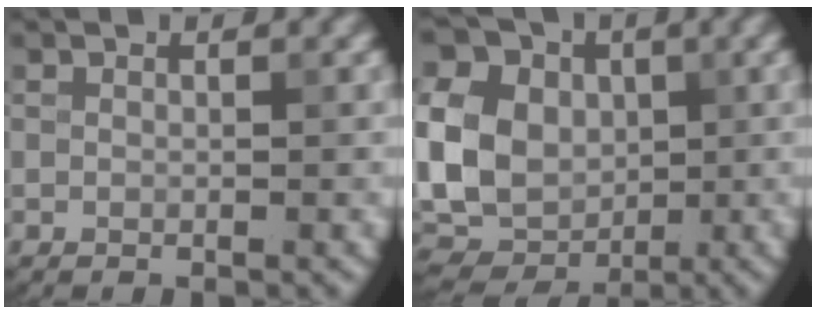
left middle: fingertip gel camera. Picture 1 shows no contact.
{"total": 14.0, "force": [2.2, 11.0, 8.3], "torque": [-0.187, 0.016, 0.023]}